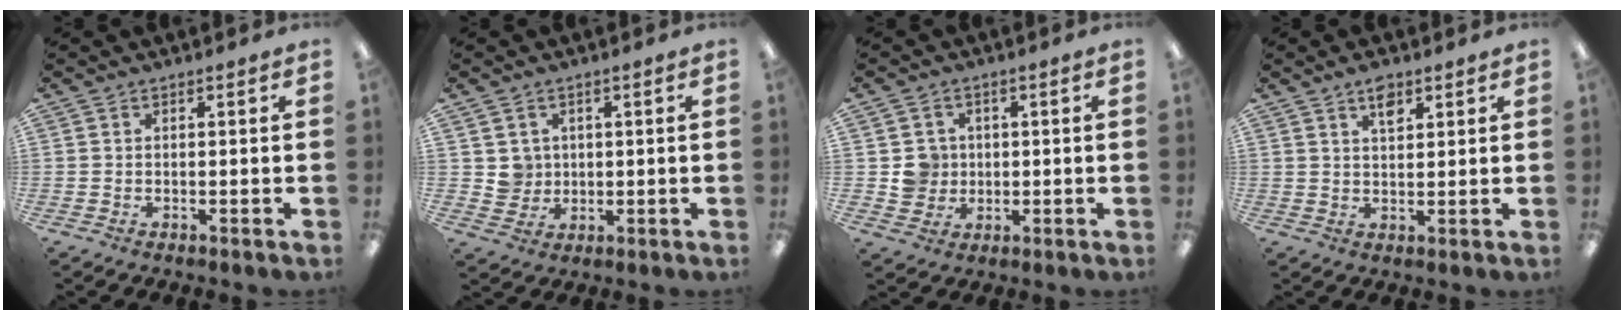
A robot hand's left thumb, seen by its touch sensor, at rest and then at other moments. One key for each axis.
{"total": 4.2, "fx": 1.4, "fy": 3.9, "fz": 0.0, "tx": 0.000, "ty": 0.000, "tz": 0.025}
{"total": 5.2, "fx": 0.3, "fy": 5.1, "fz": 0.9, "tx": -0.005, "ty": 0.004, "tz": 0.004}
{"total": 4.5, "fx": 2.9, "fy": 2.1, "fz": 2.7, "tx": -0.035, "ty": -0.007, "tz": 0.048}